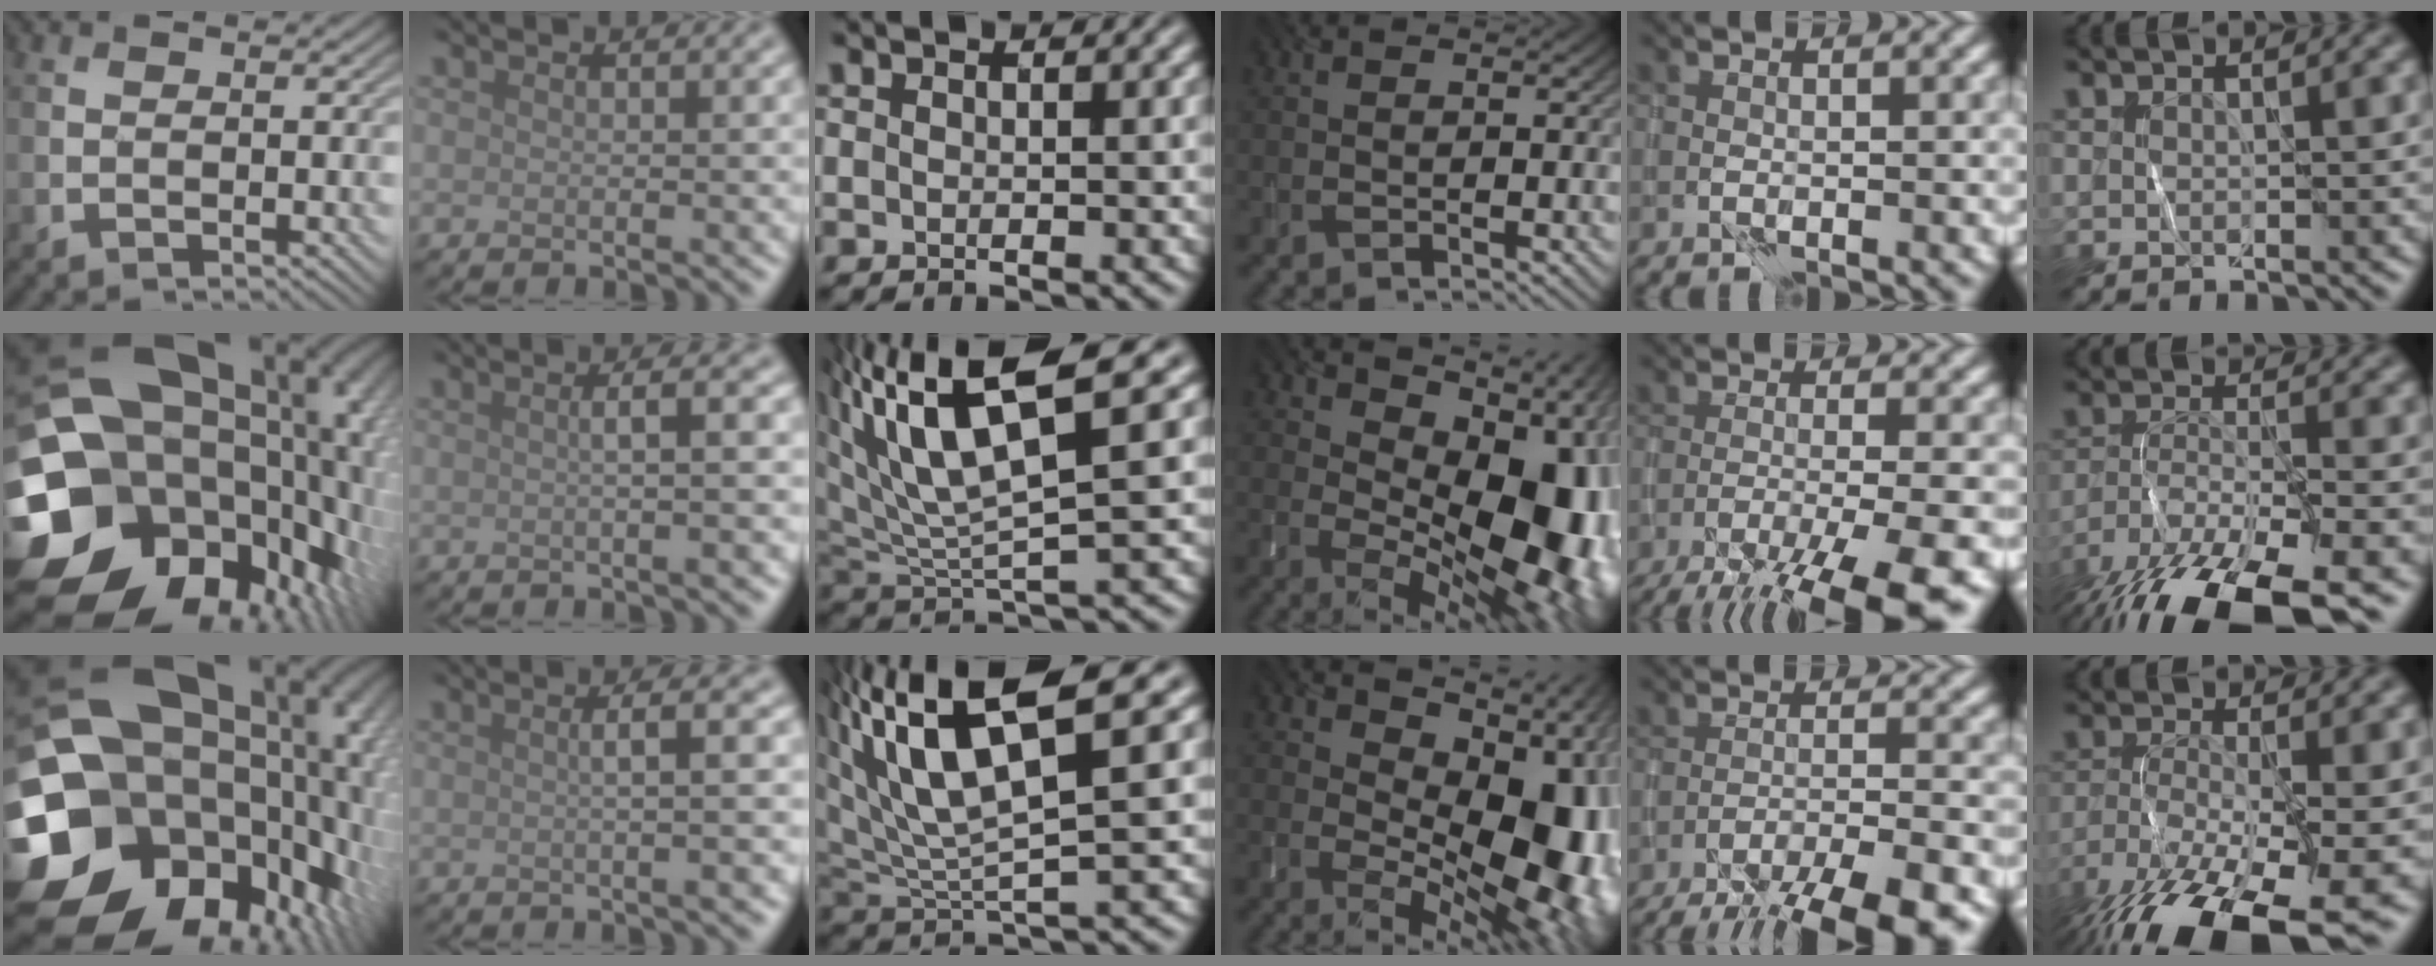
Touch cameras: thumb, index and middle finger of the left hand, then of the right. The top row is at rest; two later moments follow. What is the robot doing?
{"motion": "wrap", "object": "ribbon"}